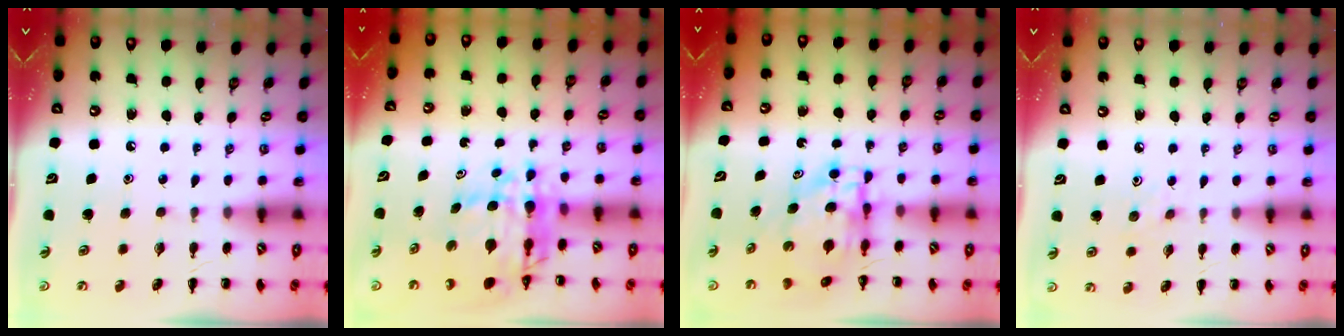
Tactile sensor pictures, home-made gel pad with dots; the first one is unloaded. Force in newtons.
{"total": 9.9, "press": 9.4, "slide": 3.3}
{"total": 5.7, "press": 5.6, "slide": 1.0}
{"total": 2.5, "press": 2.3, "slide": 1.0}